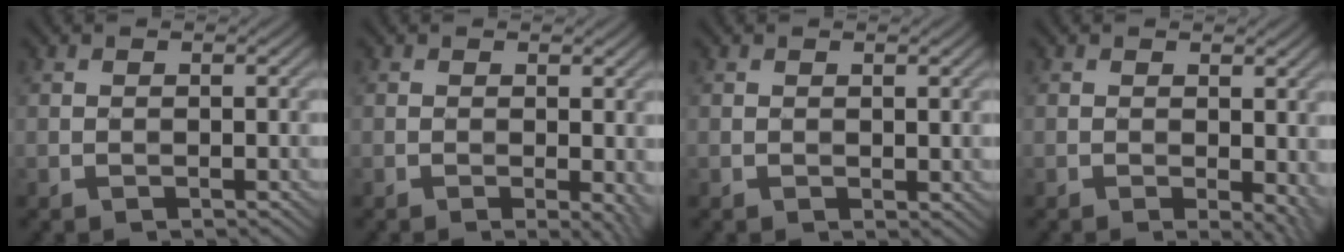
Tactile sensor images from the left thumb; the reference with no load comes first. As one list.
[{"total": 2.4, "force": [-0.3, 0.6, 2.3], "torque": [-0.032, -0.004, -0.006]}, {"total": 0.7, "force": [0.4, 0.4, 0.4], "torque": [-0.002, 0.000, 0.007]}, {"total": 3.6, "force": [-0.2, 1.7, 3.2], "torque": [-0.036, -0.003, 0.000]}]